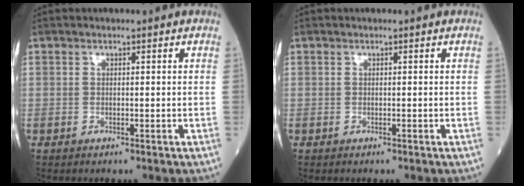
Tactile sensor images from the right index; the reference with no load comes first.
{"total": 0.0}